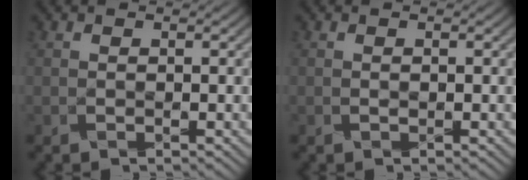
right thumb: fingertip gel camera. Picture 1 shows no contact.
{"total": 0.0}